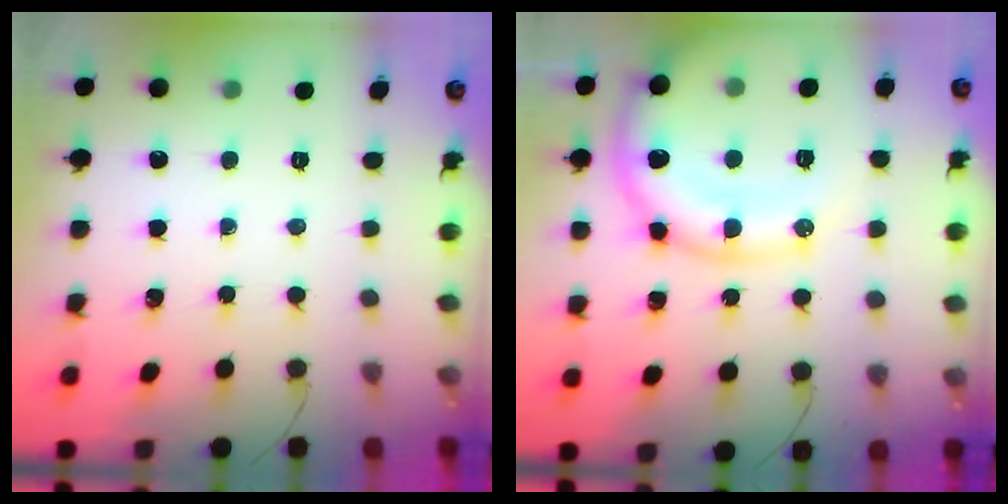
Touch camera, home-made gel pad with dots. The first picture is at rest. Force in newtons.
{"total": 18.5, "press": 18.4, "slide": 1.5}